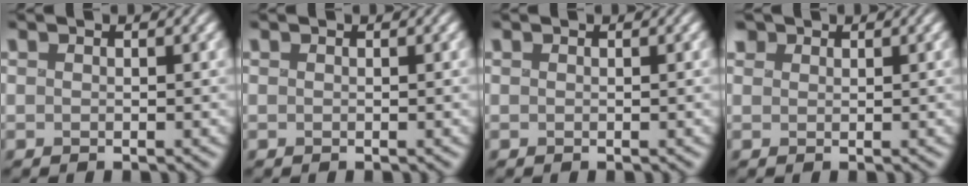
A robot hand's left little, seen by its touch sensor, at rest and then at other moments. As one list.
[{"total": 0.0}, {"total": 0.0}, {"total": 1.6, "force": [1.3, 0.9, 0.3], "torque": [-0.006, -0.004, 0.032]}]